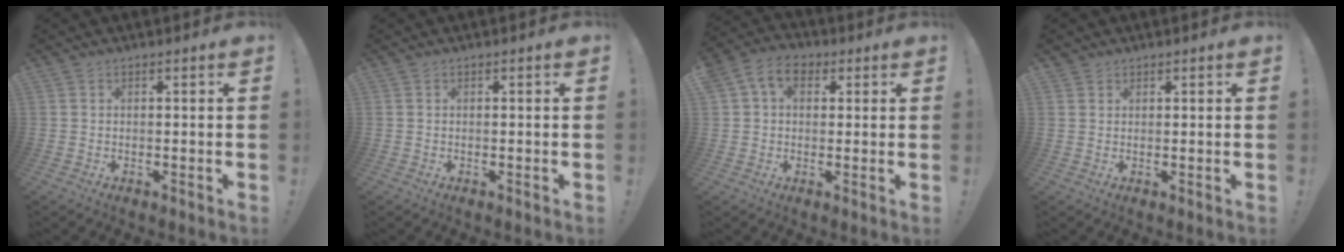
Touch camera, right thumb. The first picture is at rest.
{"total": 0.0}
{"total": 8.6, "force": [2.9, 6.1, 5.3], "torque": [-0.086, 0.006, 0.058]}
{"total": 1.3, "force": [1.1, 0.6, 0.1], "torque": [0.002, -0.006, 0.022]}